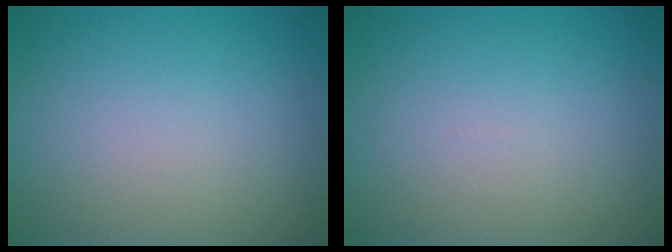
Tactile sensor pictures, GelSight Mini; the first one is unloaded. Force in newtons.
{"total": 0.0}